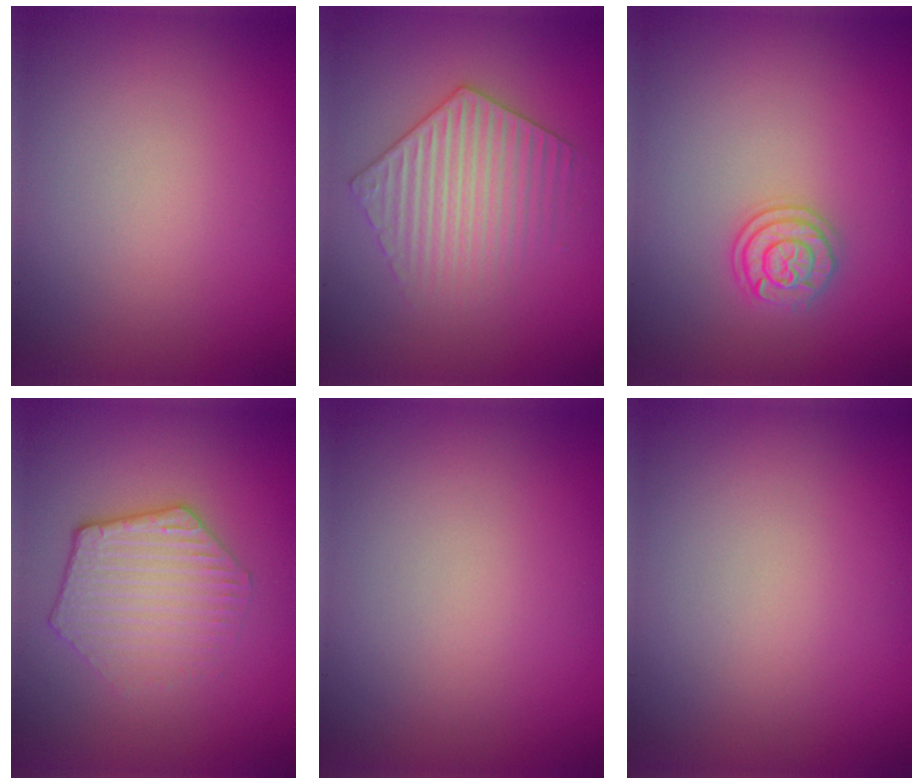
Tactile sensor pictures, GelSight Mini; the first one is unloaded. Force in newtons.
{"total": 3.5, "press": 3.4, "slide": 0.7}
{"total": 2.1, "press": 2.1, "slide": 0.3}
{"total": 3.3, "press": 3.2, "slide": 1.0}
{"total": 0.0}
{"total": 0.0}